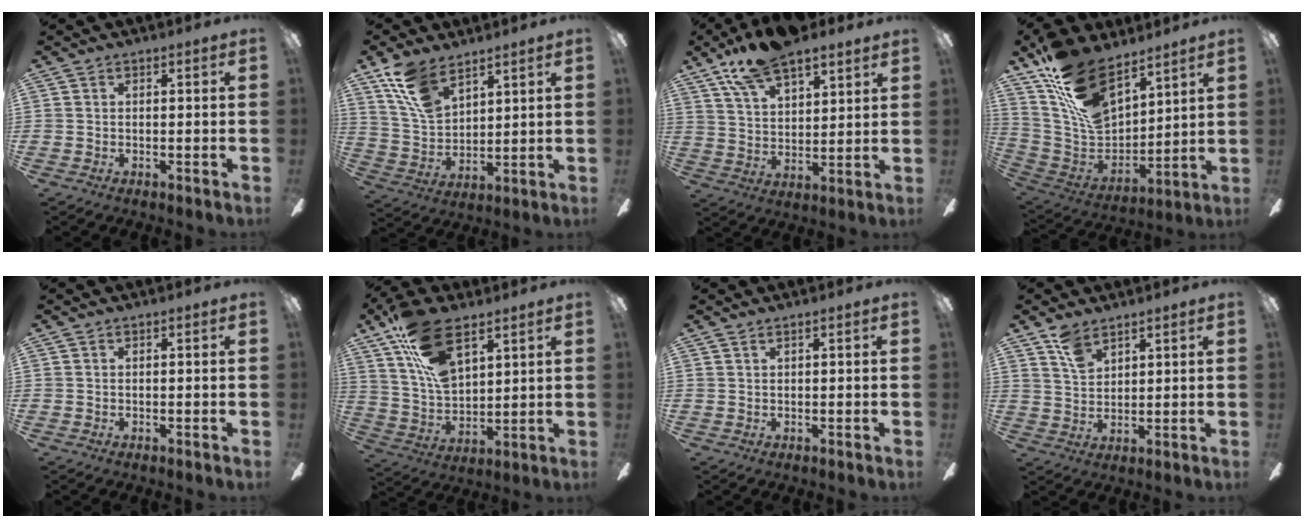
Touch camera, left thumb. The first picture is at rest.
{"total": 11.9, "force": [8.5, 5.6, 6.1], "torque": [-0.144, -0.023, 0.167]}
{"total": 13.6, "force": [10.4, 5.0, 7.2], "torque": [-0.140, -0.041, 0.189]}
{"total": 18.1, "force": [12.2, 8.6, 10.2], "torque": [-0.198, -0.074, 0.226]}
{"total": 0.0}
{"total": 16.4, "force": [9.5, 7.8, 10.8], "torque": [-0.203, -0.035, 0.175]}
{"total": 0.6, "force": [0.5, 0.0, 0.3], "torque": [-0.008, -0.001, 0.010]}
{"total": 6.0, "force": [4.5, 2.8, 2.9], "torque": [-0.059, -0.014, 0.084]}